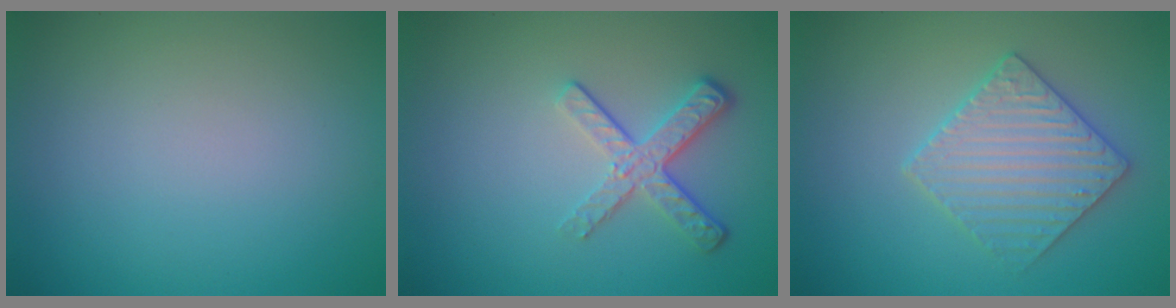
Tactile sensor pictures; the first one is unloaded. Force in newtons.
{"total": 3.7, "press": 2.7, "slide": 2.4}
{"total": 3.6, "press": 3.5, "slide": 1.1}